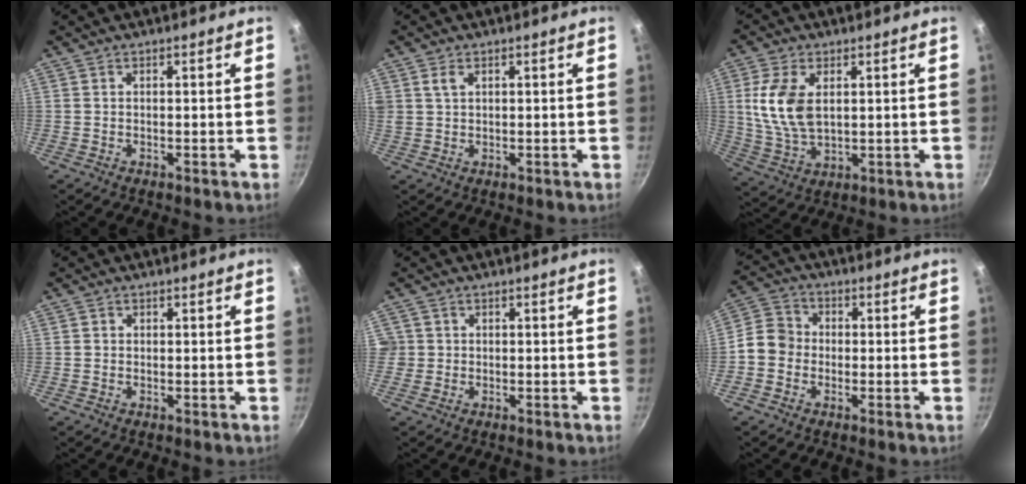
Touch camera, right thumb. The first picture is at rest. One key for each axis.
{"total": 2.4, "fx": 1.1, "fy": 1.6, "fz": 1.5, "tx": -0.024, "ty": -0.003, "tz": 0.022}
{"total": 10.7, "fx": 2.3, "fy": 6.2, "fz": 8.4, "tx": -0.167, "ty": -0.015, "tz": 0.049}
{"total": 0.7, "fx": 0.0, "fy": 0.7, "fz": 0.2, "tx": 0.001, "ty": 0.001, "tz": -0.002}
{"total": 1.9, "fx": -0.1, "fy": 1.9, "fz": 0.2, "tx": 0.009, "ty": 0.007, "tz": -0.003}
{"total": 6.6, "fx": -1.3, "fy": 5.8, "fz": 2.9, "tx": -0.028, "ty": 0.018, "tz": -0.047}